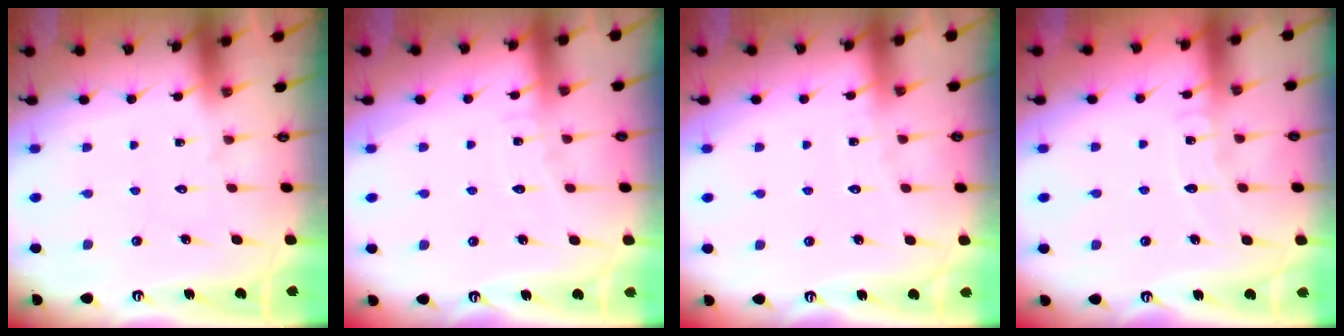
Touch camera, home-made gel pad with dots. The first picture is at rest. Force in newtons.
{"total": 4.9, "press": 4.8, "slide": 0.4}
{"total": 2.7, "press": 2.7, "slide": 0.2}
{"total": 5.7, "press": 5.7, "slide": 0.6}